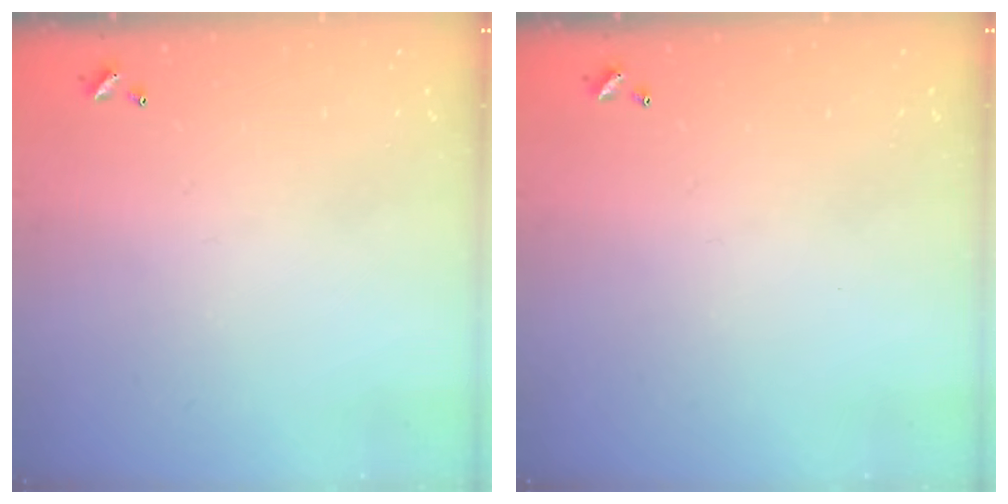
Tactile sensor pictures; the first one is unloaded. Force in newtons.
{"total": 0.0}